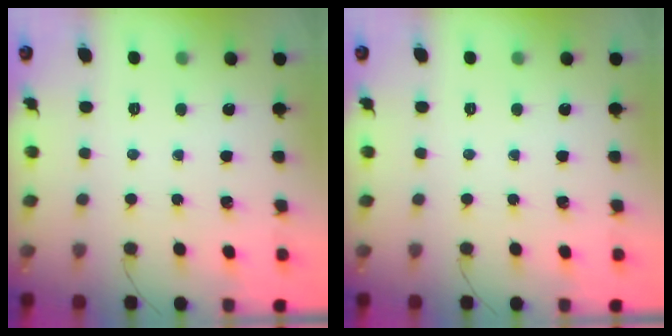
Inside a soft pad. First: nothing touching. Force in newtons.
{"total": 0.0}